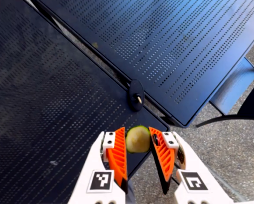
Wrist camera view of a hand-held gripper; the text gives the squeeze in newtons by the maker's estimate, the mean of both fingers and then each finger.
{"total": 4.2, "left": 3.8, "right": 4.7}